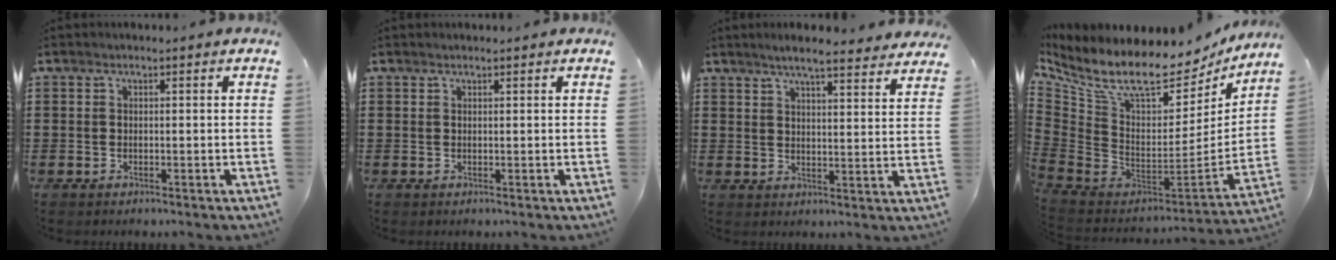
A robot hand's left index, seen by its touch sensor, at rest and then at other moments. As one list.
[{"total": 0.0}, {"total": 5.2, "force": [4.6, 0.1, 2.5], "torque": [-0.064, -0.019, 0.079]}, {"total": 10.3, "force": [7.4, 3.0, 6.5], "torque": [-0.158, -0.077, 0.125]}]